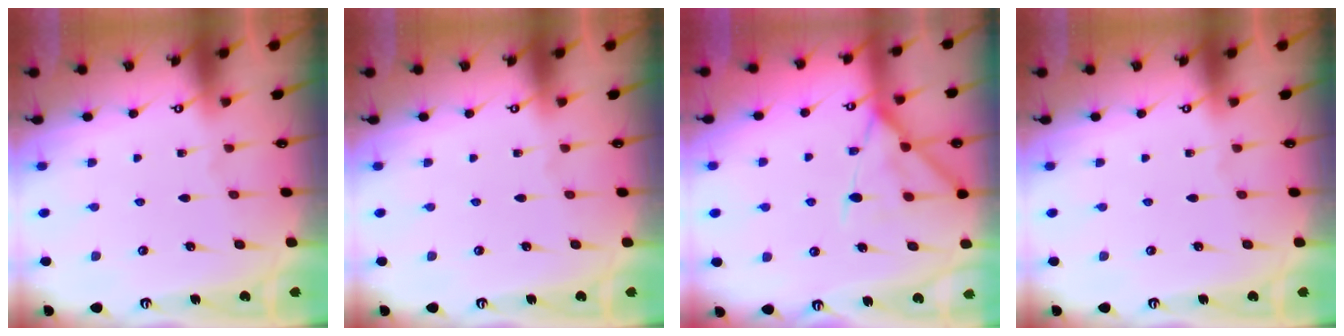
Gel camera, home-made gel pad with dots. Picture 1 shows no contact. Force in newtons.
{"total": 0.0}
{"total": 14.4, "press": 14.4, "slide": 1.2}
{"total": 0.0}